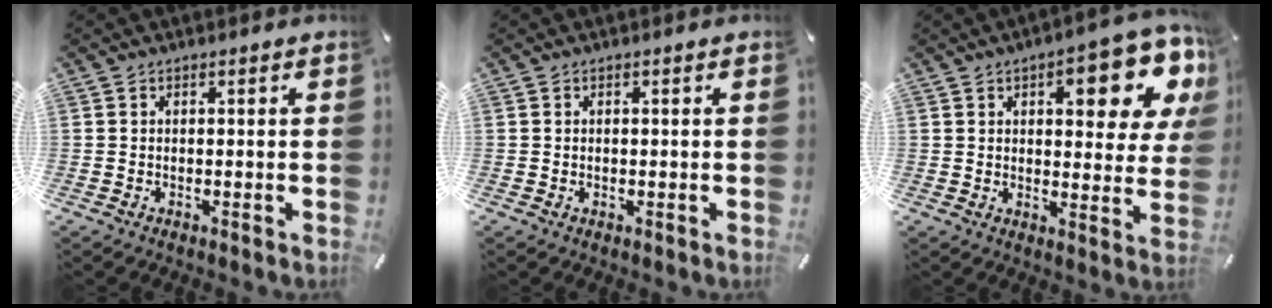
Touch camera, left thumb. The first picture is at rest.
{"total": 0.0}
{"total": 15.7, "force": [7.3, 6.3, 12.4], "torque": [-0.151, -0.033, 0.113]}